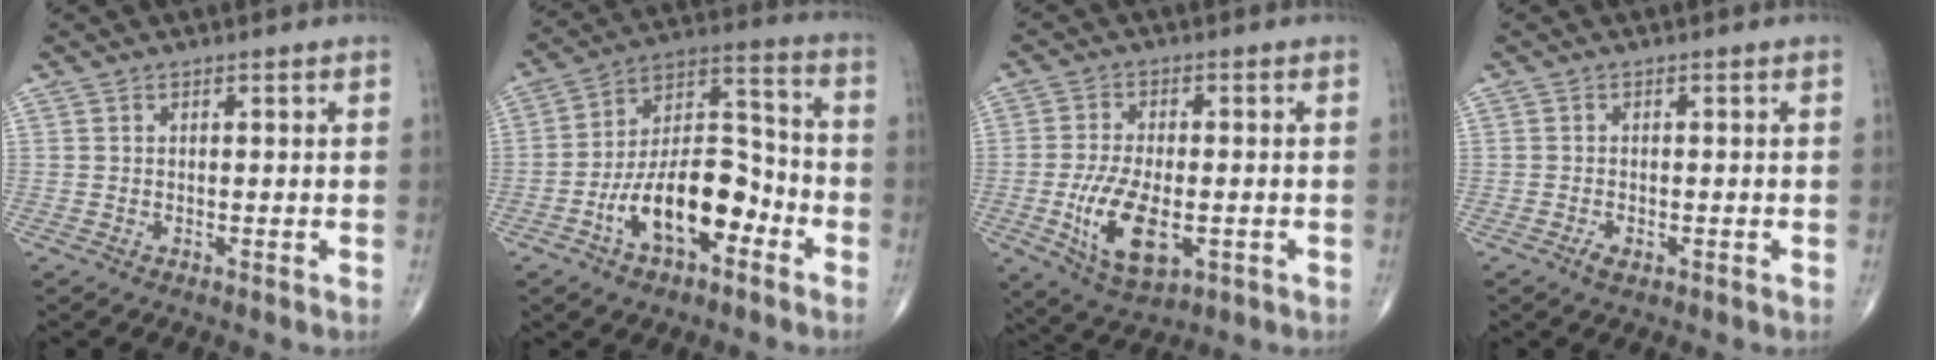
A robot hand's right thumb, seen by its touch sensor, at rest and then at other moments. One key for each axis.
{"total": 16.8, "fx": -6.7, "fy": 8.7, "fz": 12.7, "tx": -0.191, "ty": 0.060, "tz": -0.119}
{"total": 11.8, "fx": -2.9, "fy": 5.7, "fz": 9.9, "tx": -0.184, "ty": -0.006, "tz": -0.041}
{"total": 1.7, "fx": -0.8, "fy": 0.9, "fz": 1.2, "tx": -0.023, "ty": 0.001, "tz": -0.015}